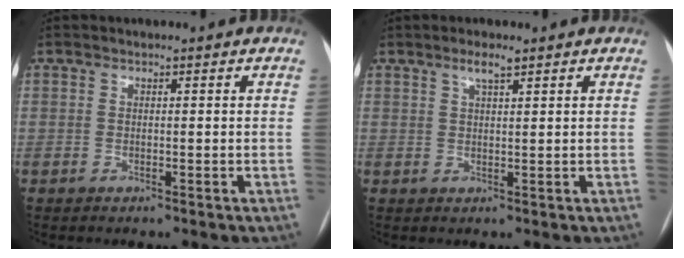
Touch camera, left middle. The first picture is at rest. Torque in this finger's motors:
{"motor_torque": [0.09, -0.14, 0.05, 0.00]}